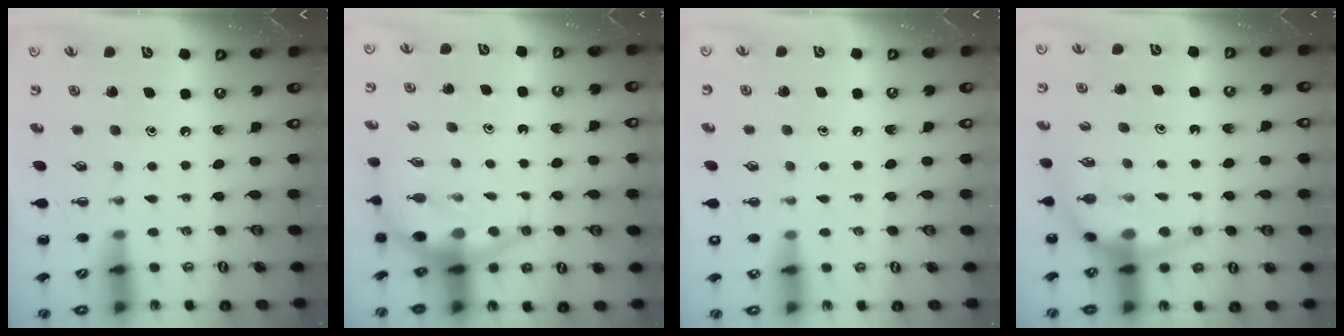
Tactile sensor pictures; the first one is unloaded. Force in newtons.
{"total": 6.5, "press": 6.3, "slide": 1.5}
{"total": 1.4, "press": 1.4, "slide": 0.1}
{"total": 9.2, "press": 9.0, "slide": 1.6}